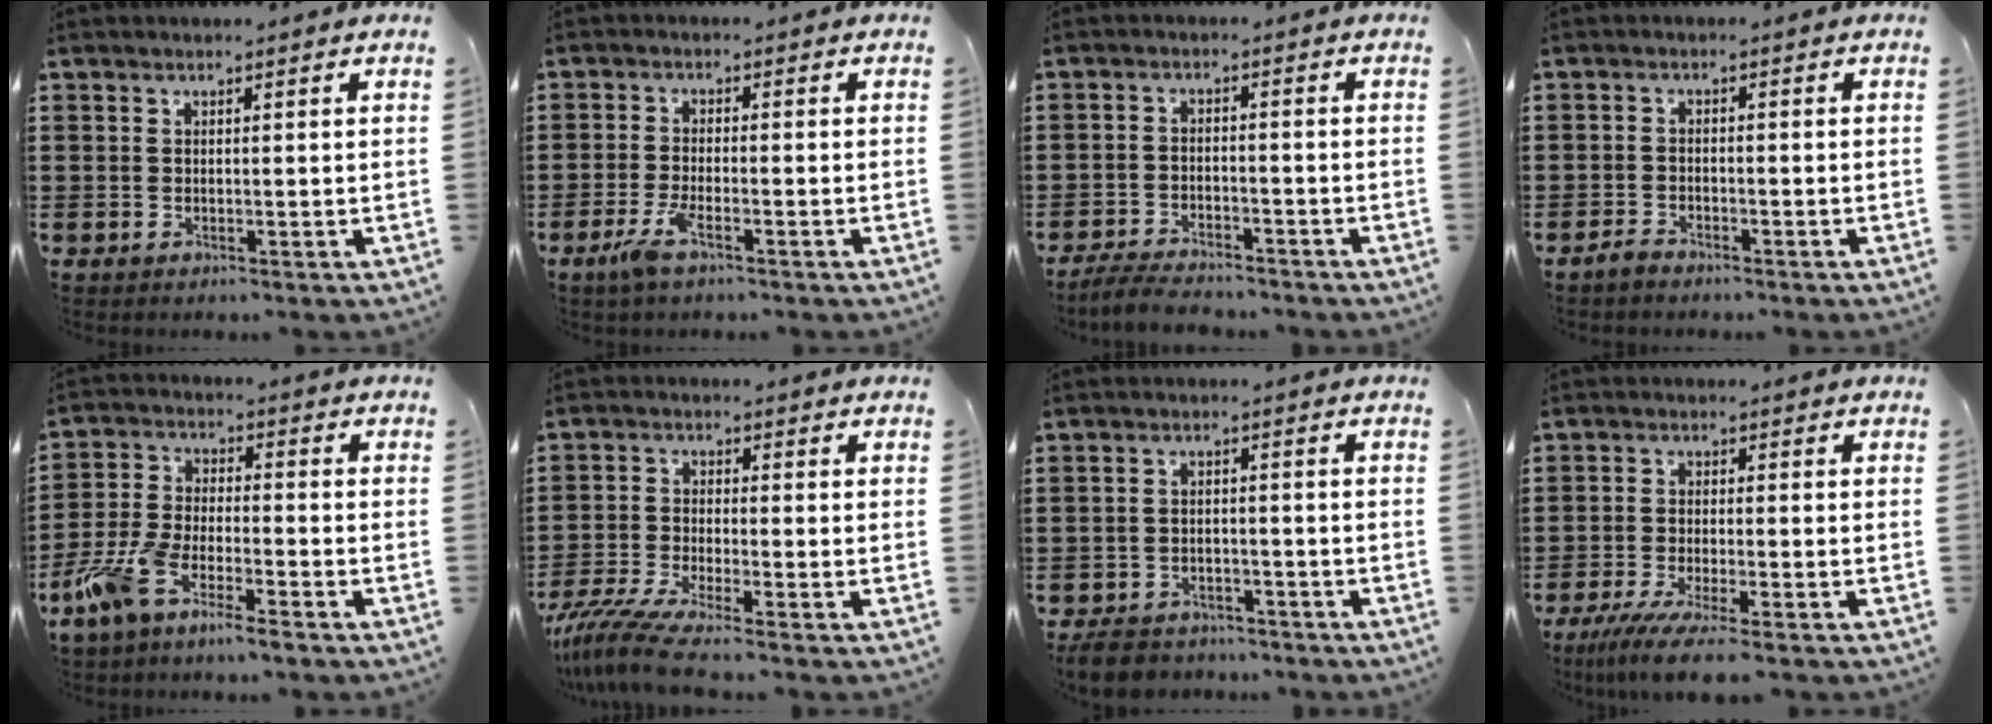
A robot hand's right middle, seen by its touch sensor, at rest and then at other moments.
{"total": 3.8, "force": [-2.1, 0.6, 3.1], "torque": [-0.072, -0.008, -0.042]}
{"total": 4.0, "force": [-3.9, 0.5, 0.9], "torque": [-0.023, 0.001, -0.081]}
{"total": 1.7, "force": [-1.5, 0.5, 0.6], "torque": [-0.022, -0.001, -0.034]}
{"total": 7.5, "force": [-6.0, 1.1, 4.3], "torque": [-0.118, -0.013, -0.122]}
{"total": 5.7, "force": [-4.6, 0.0, 3.3], "torque": [-0.091, -0.026, -0.095]}
{"total": 3.9, "force": [-3.7, 0.9, 0.4], "torque": [-0.016, 0.005, -0.080]}
{"total": 4.8, "force": [-3.8, -0.2, 2.9], "torque": [-0.070, -0.021, -0.073]}